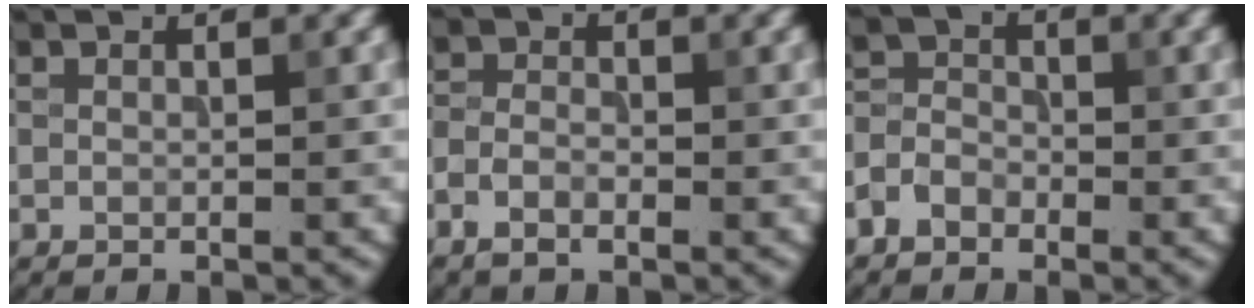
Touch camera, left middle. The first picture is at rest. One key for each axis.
{"total": 2.5, "fx": -1.5, "fy": 1.4, "fz": 1.5, "tx": -0.029, "ty": 0.001, "tz": -0.037}
{"total": 3.1, "fx": -1.8, "fy": 2.2, "fz": 1.2, "tx": -0.025, "ty": 0.004, "tz": -0.043}